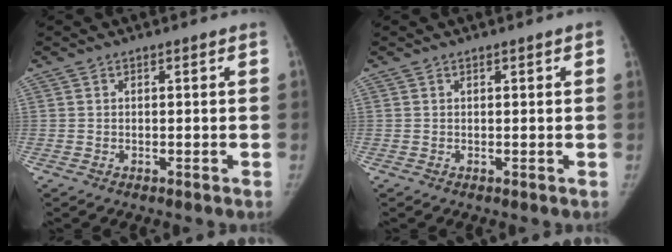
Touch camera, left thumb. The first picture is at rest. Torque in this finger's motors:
{"motor_torque": [0.63, 0.37, 0.53, -0.83, 0.10]}